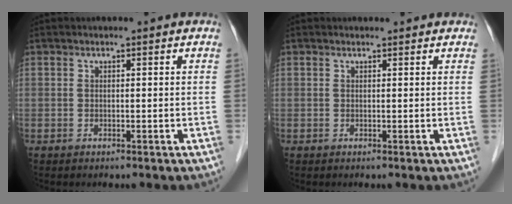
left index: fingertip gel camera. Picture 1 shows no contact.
{"total": 2.2, "force": [2.0, 0.7, 0.7], "torque": [-0.011, 0.012, 0.016]}